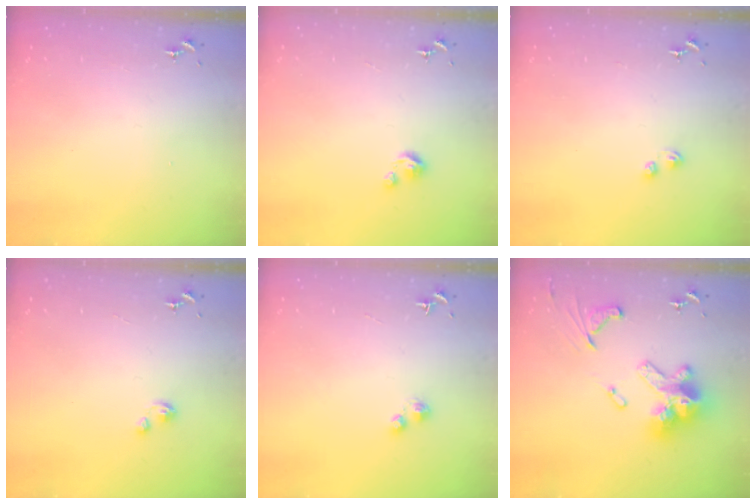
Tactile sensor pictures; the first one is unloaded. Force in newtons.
{"total": 2.5, "press": 2.5, "slide": 0.3}
{"total": 2.3, "press": 2.2, "slide": 0.5}
{"total": 2.3, "press": 2.3, "slide": 0.2}
{"total": 1.6, "press": 1.6, "slide": 0.2}
{"total": 20.8, "press": 20.7, "slide": 2.2}